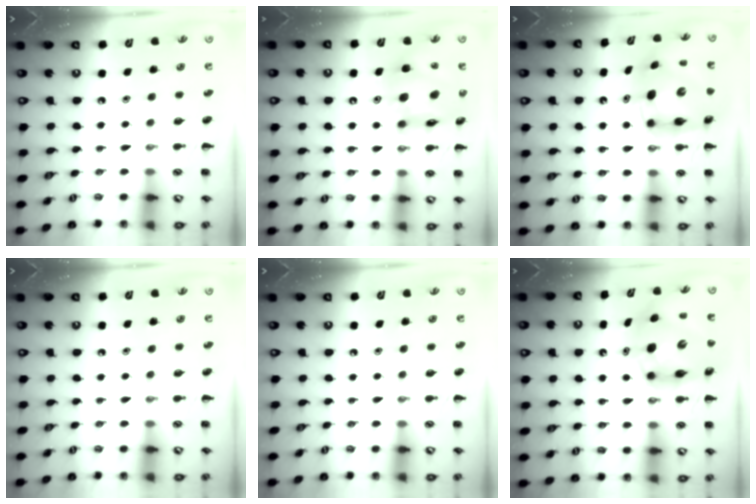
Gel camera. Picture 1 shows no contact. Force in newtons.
{"total": 14.1, "press": 13.5, "slide": 4.2}
{"total": 7.6, "press": 7.3, "slide": 2.1}
{"total": 0.0}
{"total": 0.0}
{"total": 13.5, "press": 12.9, "slide": 3.9}